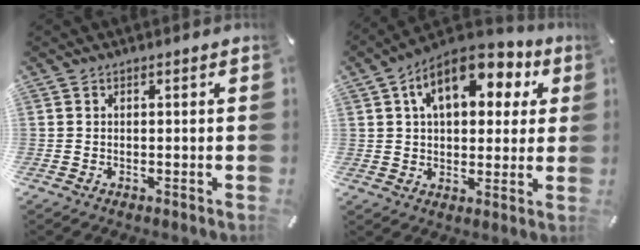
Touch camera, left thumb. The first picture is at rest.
{"total": 14.5, "force": [6.4, 8.7, 9.6], "torque": [-0.148, -0.014, 0.110]}